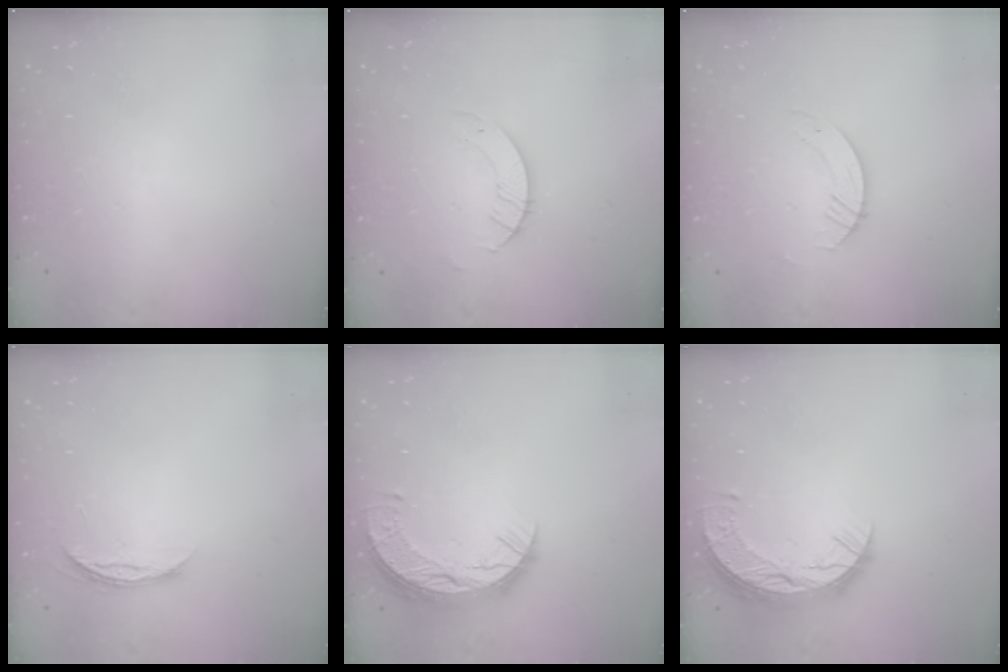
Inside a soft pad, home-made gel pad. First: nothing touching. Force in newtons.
{"total": 3.2, "press": 3.2, "slide": 0.2}
{"total": 2.8, "press": 2.8, "slide": 0.2}
{"total": 4.2, "press": 4.1, "slide": 0.5}
{"total": 10.7, "press": 10.7, "slide": 0.8}
{"total": 10.7, "press": 10.7, "slide": 0.8}